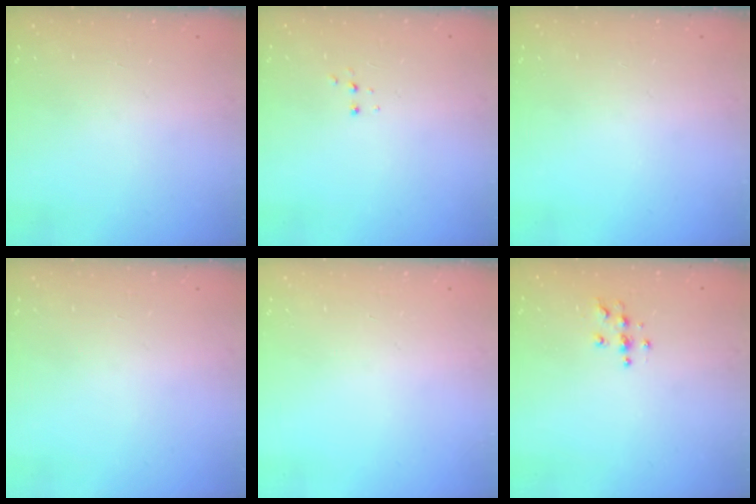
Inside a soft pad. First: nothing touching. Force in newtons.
{"total": 2.7, "press": 2.7, "slide": 0.5}
{"total": 0.0}
{"total": 0.0}
{"total": 0.0}
{"total": 4.0, "press": 4.0, "slide": 0.3}